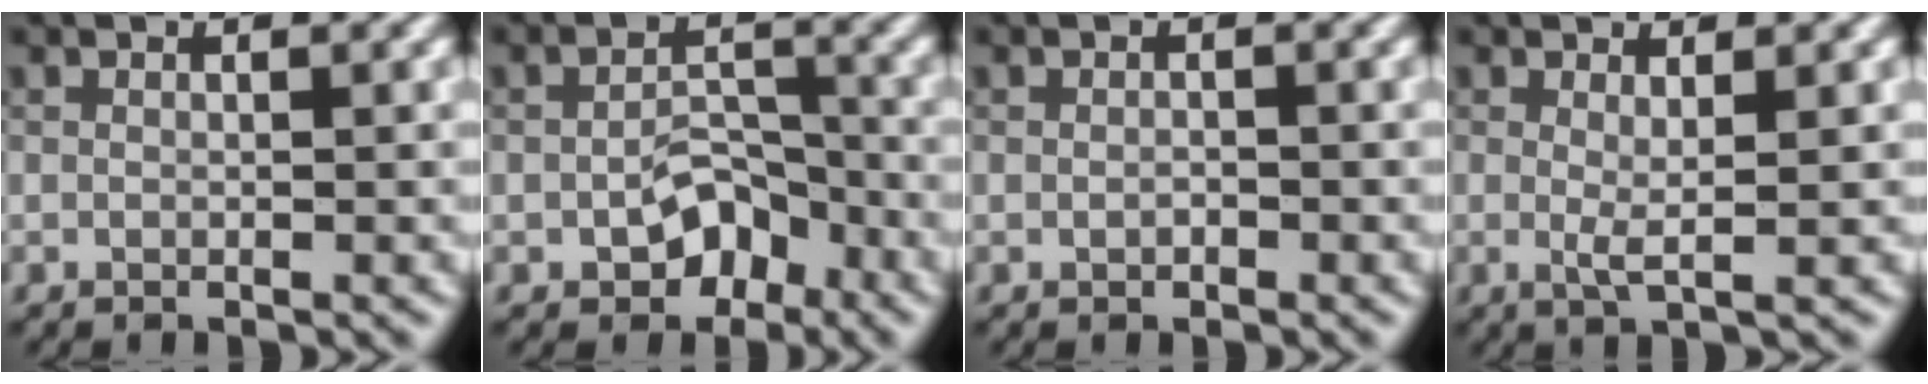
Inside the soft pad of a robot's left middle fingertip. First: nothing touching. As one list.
[{"total": 3.8, "force": [-1.9, 2.4, 2.2], "torque": [-0.029, 0.002, -0.029]}, {"total": 0.6, "force": [-0.2, 0.4, 0.4], "torque": [-0.006, 0.000, -0.003]}, {"total": 1.7, "force": [0.4, 0.3, 1.6], "torque": [-0.031, -0.005, 0.005]}]